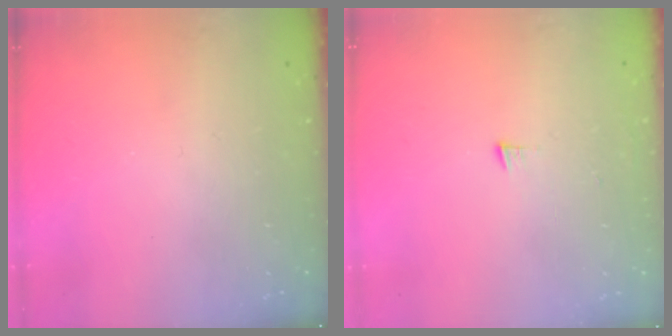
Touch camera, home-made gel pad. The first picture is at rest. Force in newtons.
{"total": 3.2, "press": 3.2, "slide": 0.4}